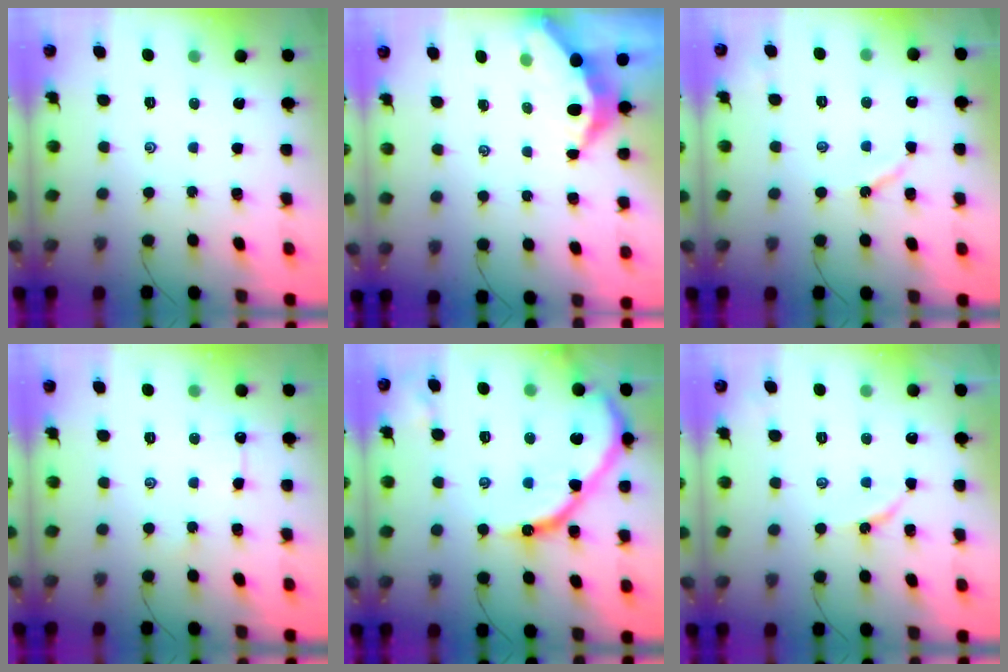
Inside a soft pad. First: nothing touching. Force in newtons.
{"total": 4.0, "press": 4.0, "slide": 0.4}
{"total": 4.3, "press": 4.3, "slide": 0.3}
{"total": 3.0, "press": 3.0, "slide": 0.4}
{"total": 18.5, "press": 18.4, "slide": 1.8}
{"total": 3.3, "press": 3.3, "slide": 0.6}